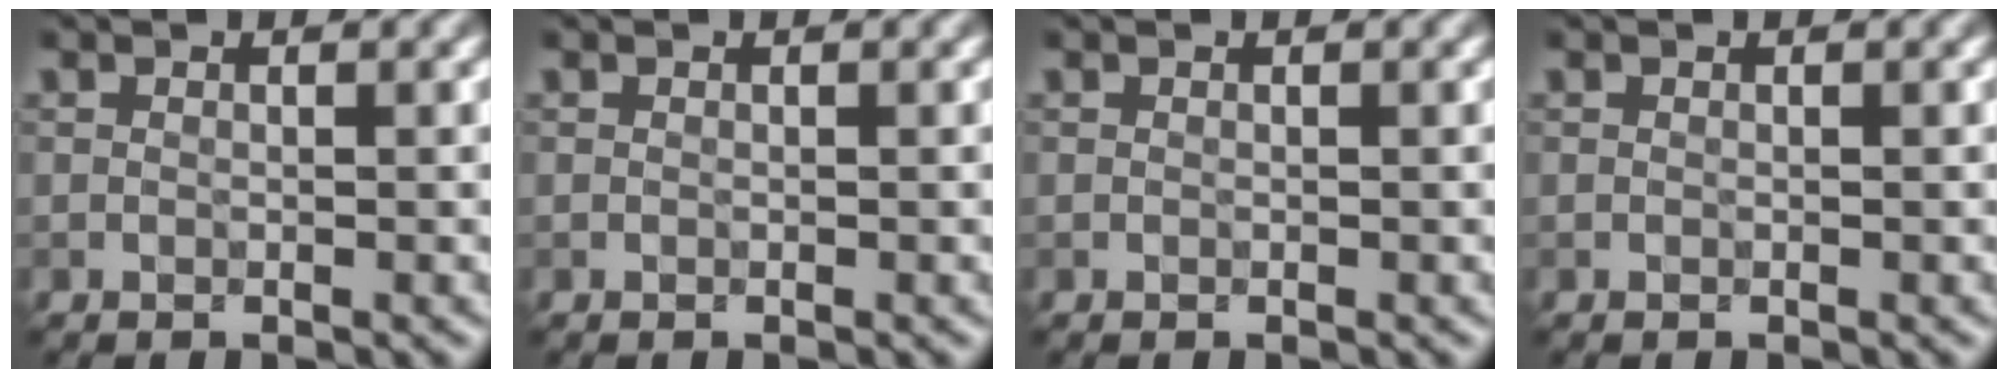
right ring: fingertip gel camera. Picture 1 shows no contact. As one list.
[{"total": 0.0}, {"total": 0.0}, {"total": 0.0}]